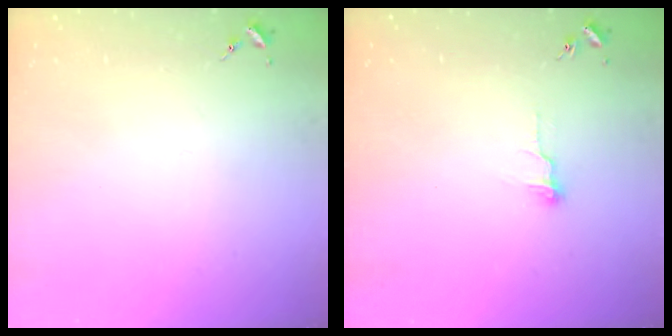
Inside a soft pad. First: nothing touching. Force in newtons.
{"total": 4.9, "press": 4.9, "slide": 0.4}